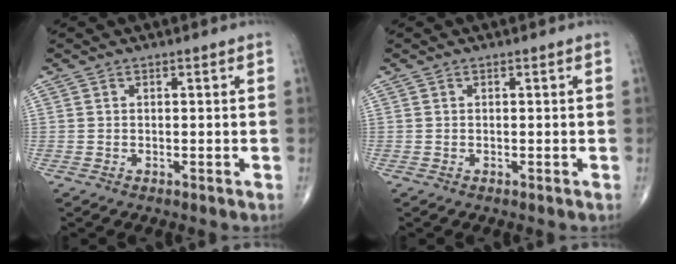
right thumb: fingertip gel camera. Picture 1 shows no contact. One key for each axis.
{"total": 0.0}